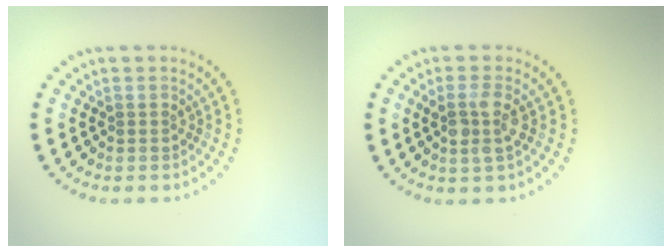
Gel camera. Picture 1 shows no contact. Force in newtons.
{"total": 2.3, "press": 2.0, "slide": 1.1}